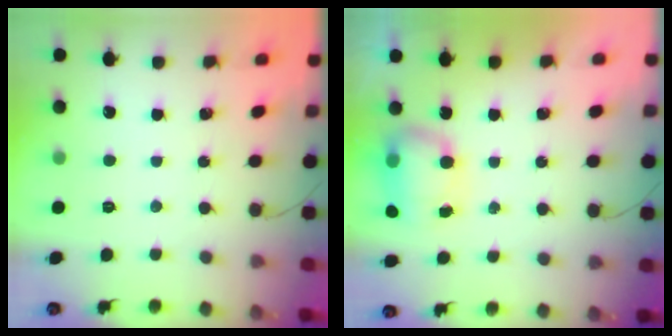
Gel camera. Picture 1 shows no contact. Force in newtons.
{"total": 7.9, "press": 7.8, "slide": 0.6}